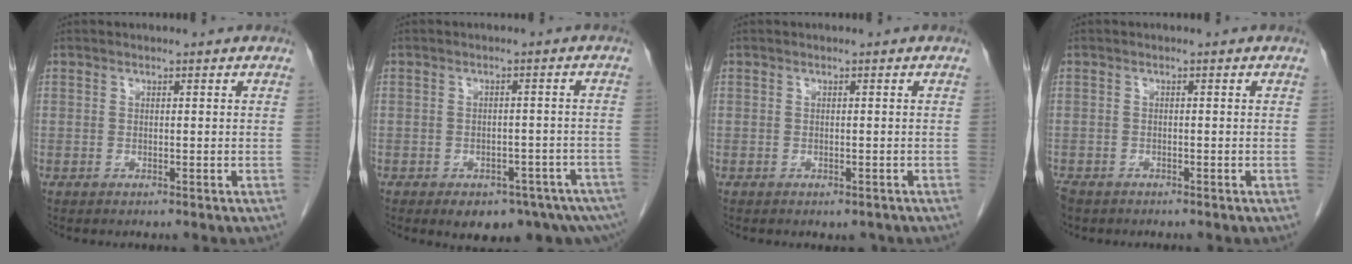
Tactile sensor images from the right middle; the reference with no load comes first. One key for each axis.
{"total": 10.8, "fx": -7.6, "fy": 4.5, "fz": 6.2, "tx": -0.058, "ty": 0.005, "tz": -0.095}
{"total": 1.3, "fx": -1.0, "fy": 0.7, "fz": 0.5, "tx": -0.005, "ty": -0.001, "tz": -0.008}
{"total": 3.2, "fx": -2.5, "fy": 1.7, "fz": 0.9, "tx": -0.023, "ty": -0.005, "tz": -0.044}